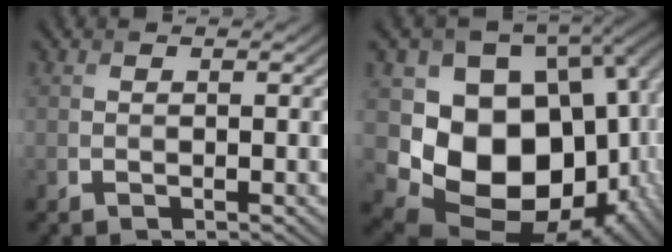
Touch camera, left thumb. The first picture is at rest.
{"total": 17.9, "force": [-1.3, 14.2, 11.0], "torque": [-0.193, -0.058, 0.013]}